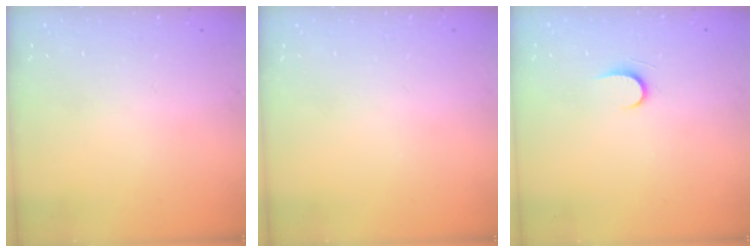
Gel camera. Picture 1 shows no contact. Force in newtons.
{"total": 0.0}
{"total": 4.9, "press": 4.8, "slide": 0.5}